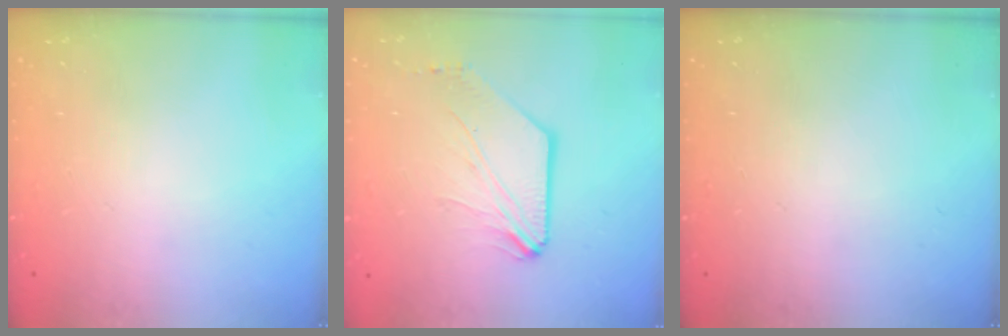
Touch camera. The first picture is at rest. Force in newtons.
{"total": 2.6, "press": 2.6, "slide": 0.5}
{"total": 0.0}